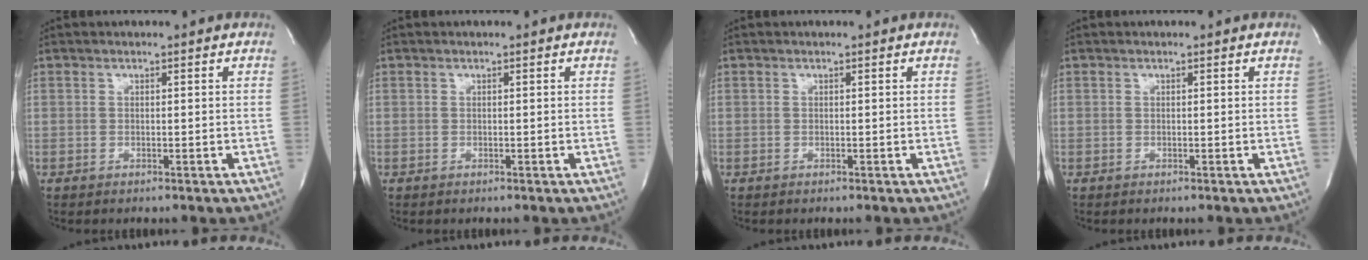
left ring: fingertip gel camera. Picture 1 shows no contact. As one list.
[{"total": 0.0}, {"total": 0.0}, {"total": 0.0}]